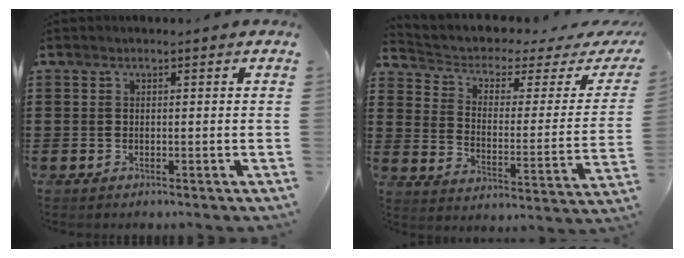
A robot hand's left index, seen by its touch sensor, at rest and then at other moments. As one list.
[{"total": 2.6, "force": [1.3, 1.4, 1.7], "torque": [-0.049, -0.016, 0.012]}]